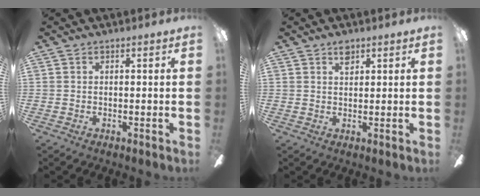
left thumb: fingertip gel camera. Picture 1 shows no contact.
{"total": 2.5, "force": [1.7, 1.2, 1.2], "torque": [-0.012, -0.006, 0.028]}